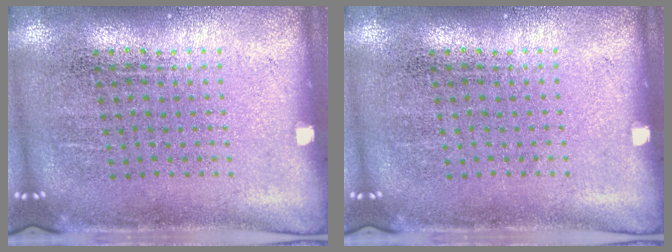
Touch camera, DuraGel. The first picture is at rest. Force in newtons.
{"total": 0.0}